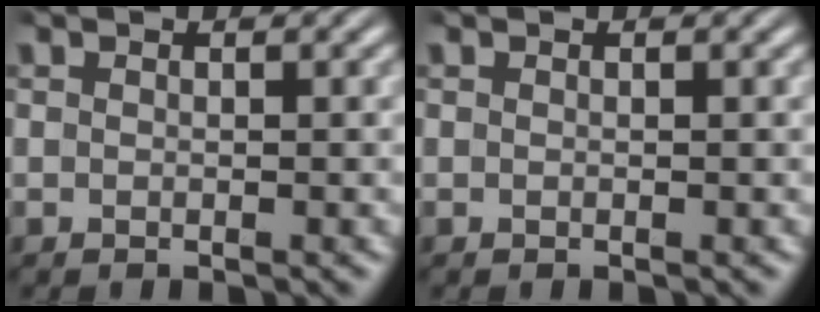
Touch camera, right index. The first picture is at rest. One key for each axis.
{"total": 0.0}